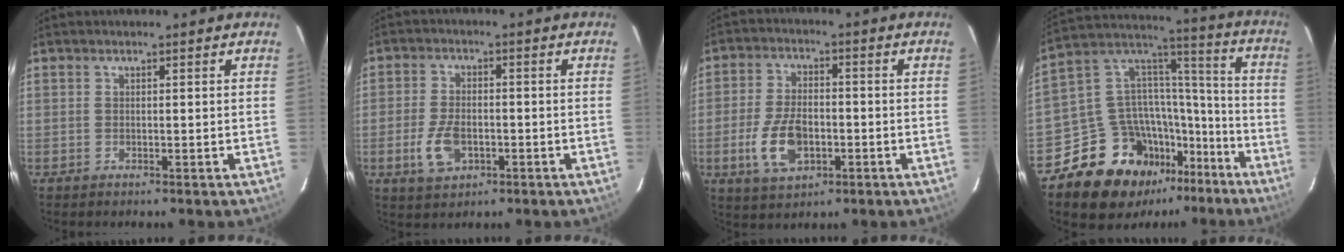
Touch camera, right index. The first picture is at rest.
{"total": 7.0, "force": [-2.5, 4.2, 5.1], "torque": [-0.113, -0.004, -0.039]}
{"total": 10.0, "force": [-3.1, 5.6, 7.7], "torque": [-0.165, -0.003, -0.050]}
{"total": 19.6, "force": [-13.3, 12.1, 7.9], "torque": [-0.154, 0.070, -0.196]}